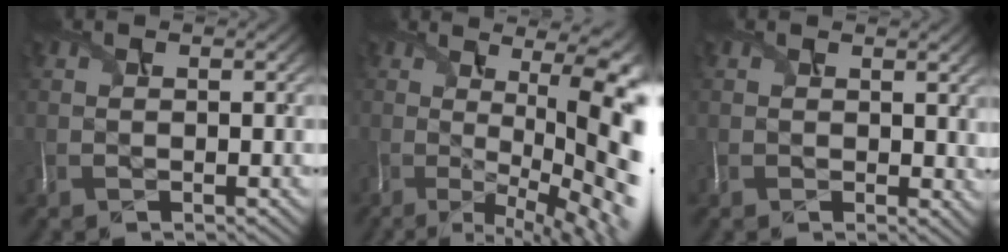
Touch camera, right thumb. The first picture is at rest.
{"total": 16.2, "force": [-0.3, 5.3, 15.3], "torque": [-0.188, 0.000, 0.030]}
{"total": 1.1, "force": [0.5, 0.4, 0.8], "torque": [-0.016, -0.001, 0.014]}